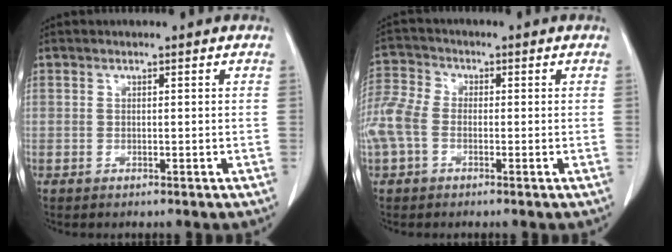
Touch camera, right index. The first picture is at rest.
{"total": 12.2, "force": [-2.0, 9.3, 7.5], "torque": [-0.226, 0.024, -0.041]}